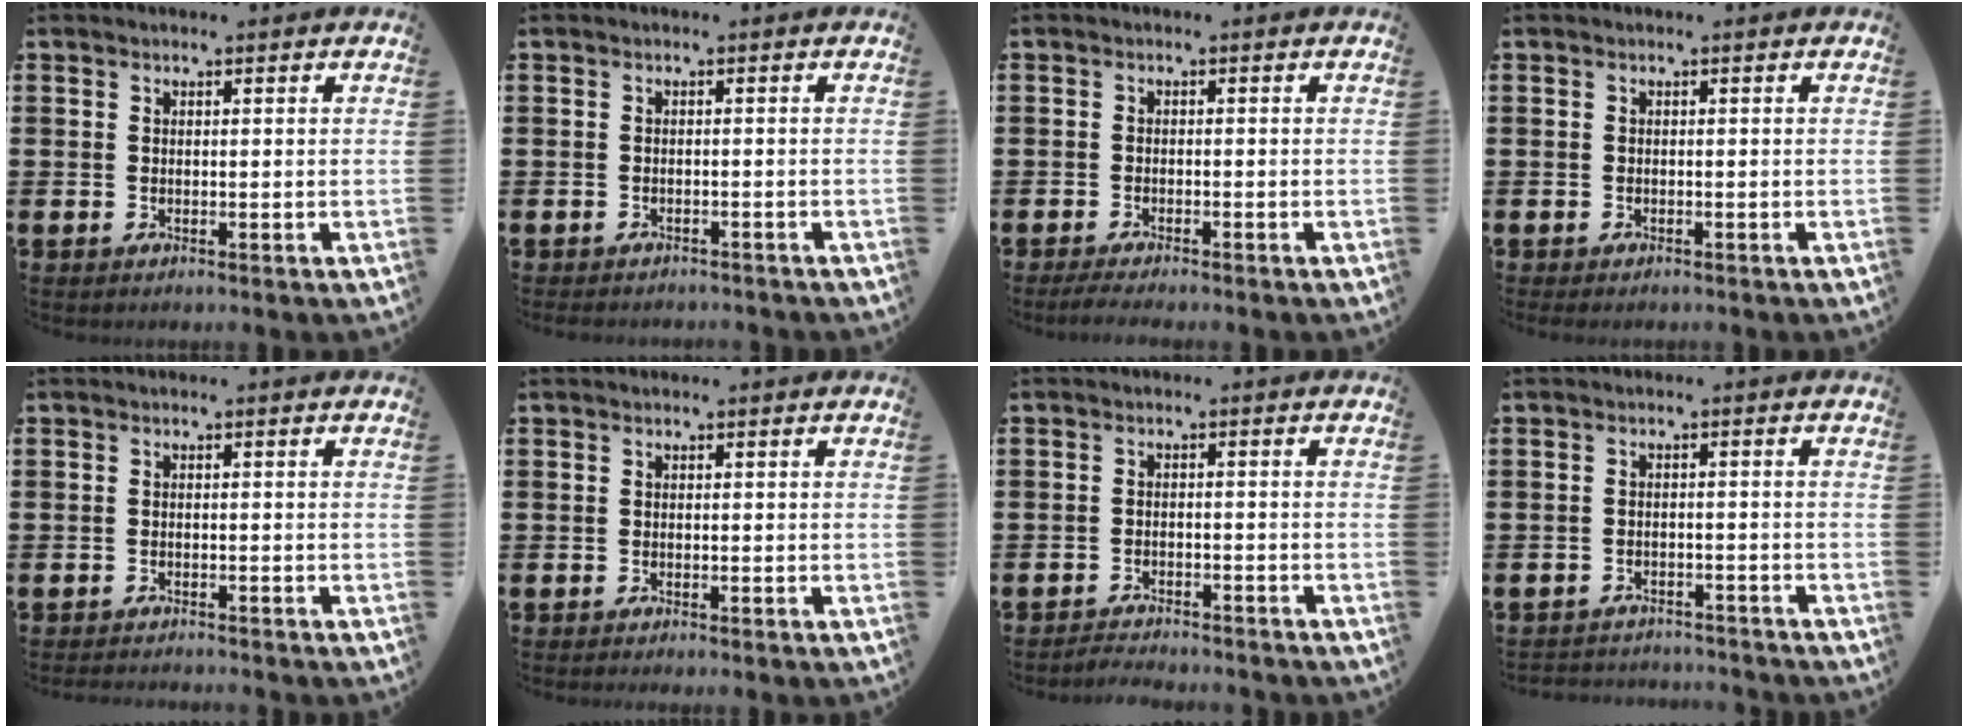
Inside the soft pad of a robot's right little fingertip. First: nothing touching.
{"total": 0.7, "force": [-0.7, 0.1, 0.0], "torque": [-0.003, 0.000, -0.015]}
{"total": 1.3, "force": [-1.0, 0.1, 0.9], "torque": [-0.015, -0.001, -0.018]}
{"total": 0.0}
{"total": 0.9, "force": [-0.9, 0.0, 0.0], "torque": [-0.001, -0.001, -0.018]}
{"total": 0.0}
{"total": 2.0, "force": [-2.0, 0.0, -0.2], "torque": [-0.002, 0.004, -0.044]}
{"total": 1.9, "force": [-1.9, 0.0, -0.3], "torque": [-0.002, 0.002, -0.042]}